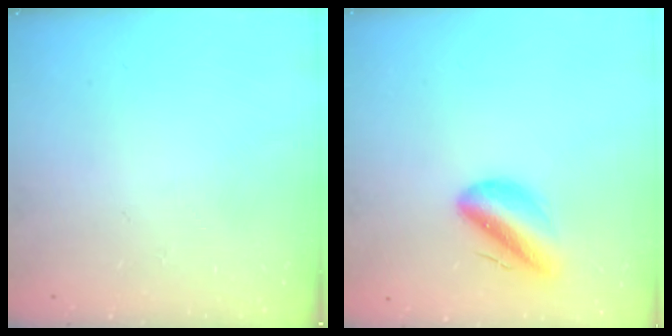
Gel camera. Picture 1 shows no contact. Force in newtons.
{"total": 10.2, "press": 9.8, "slide": 2.7}